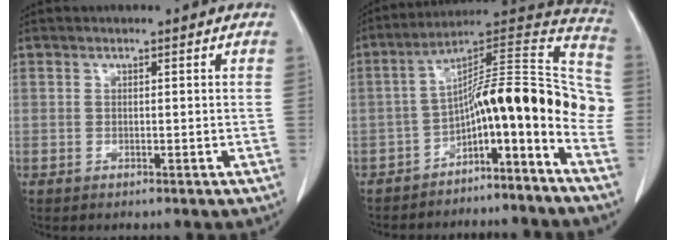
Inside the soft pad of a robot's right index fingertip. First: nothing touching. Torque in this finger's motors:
{"motor_torque": [1.44, -0.70, 0.51, 0.09]}